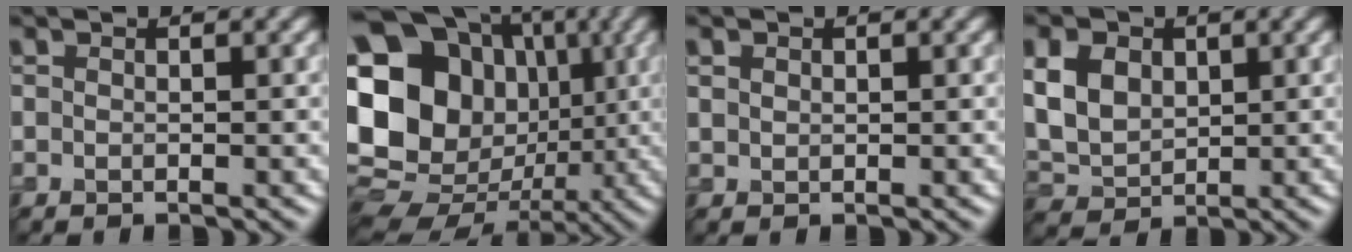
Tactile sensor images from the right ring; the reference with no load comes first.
{"total": 24.7, "force": [0.7, 22.3, 10.5], "torque": [-0.242, 0.039, -0.027]}
{"total": 0.9, "force": [0.4, 0.7, 0.3], "torque": [-0.009, -0.002, 0.007]}
{"total": 5.7, "force": [1.1, 4.3, 3.7], "torque": [-0.095, 0.004, 0.015]}